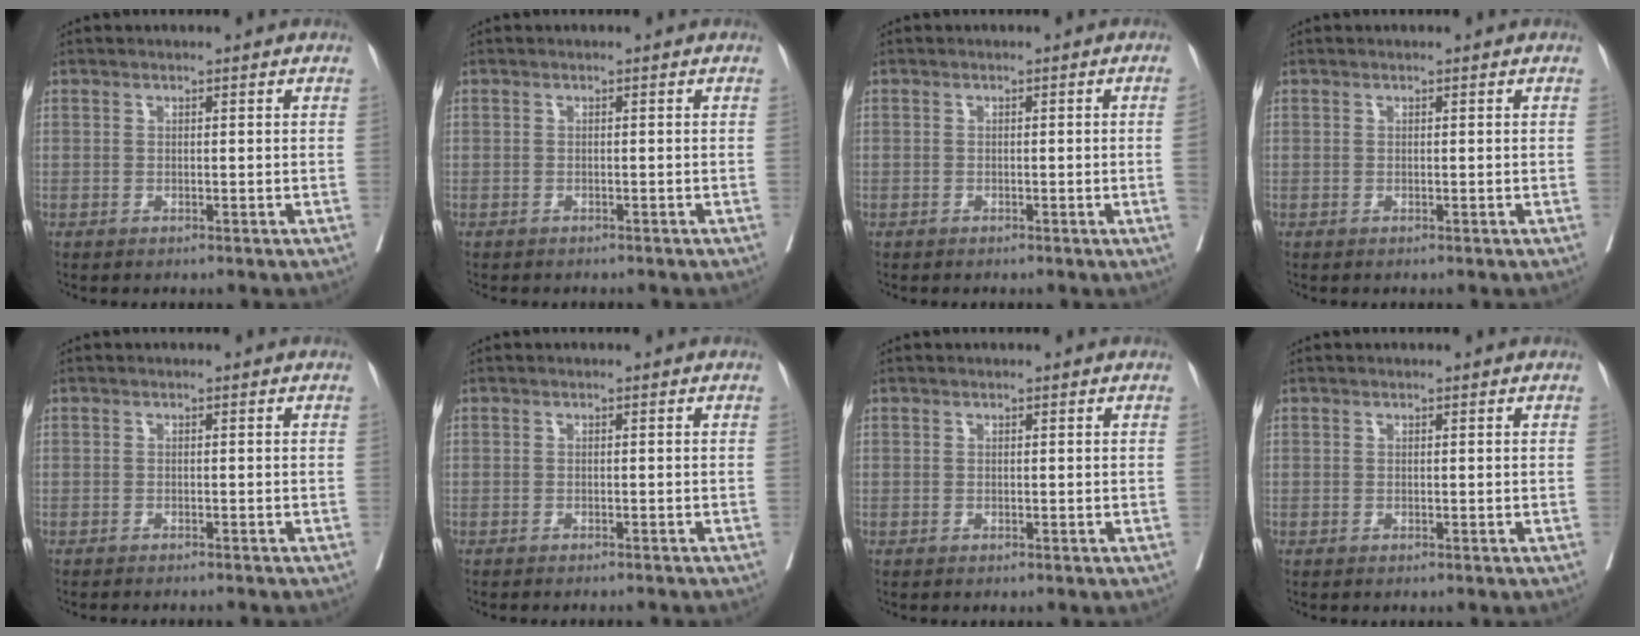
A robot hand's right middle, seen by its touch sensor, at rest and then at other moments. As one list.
[{"total": 2.3, "force": [-2.0, 0.9, 0.6], "torque": [-0.013, -0.003, -0.027]}, {"total": 1.1, "force": [-0.3, -0.2, 1.0], "torque": [-0.013, 0.002, -0.005]}, {"total": 0.0}, {"total": 5.0, "force": [-4.7, 0.3, 1.8], "torque": [-0.016, -0.010, -0.059]}, {"total": 4.8, "force": [-4.6, 0.5, 1.5], "torque": [-0.017, -0.011, -0.054]}, {"total": 0.0}, {"total": 0.0}]